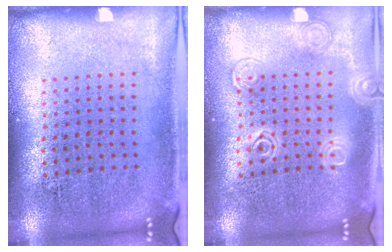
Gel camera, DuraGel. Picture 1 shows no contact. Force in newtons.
{"total": 2.1, "press": 2.0, "slide": 0.3}